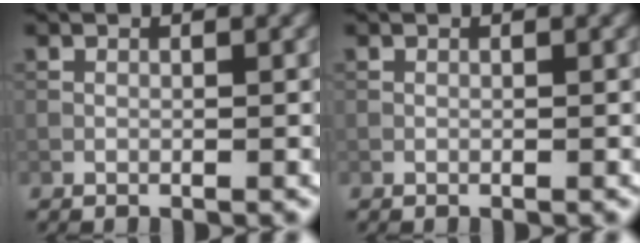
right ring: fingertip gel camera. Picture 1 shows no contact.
{"total": 0.0}